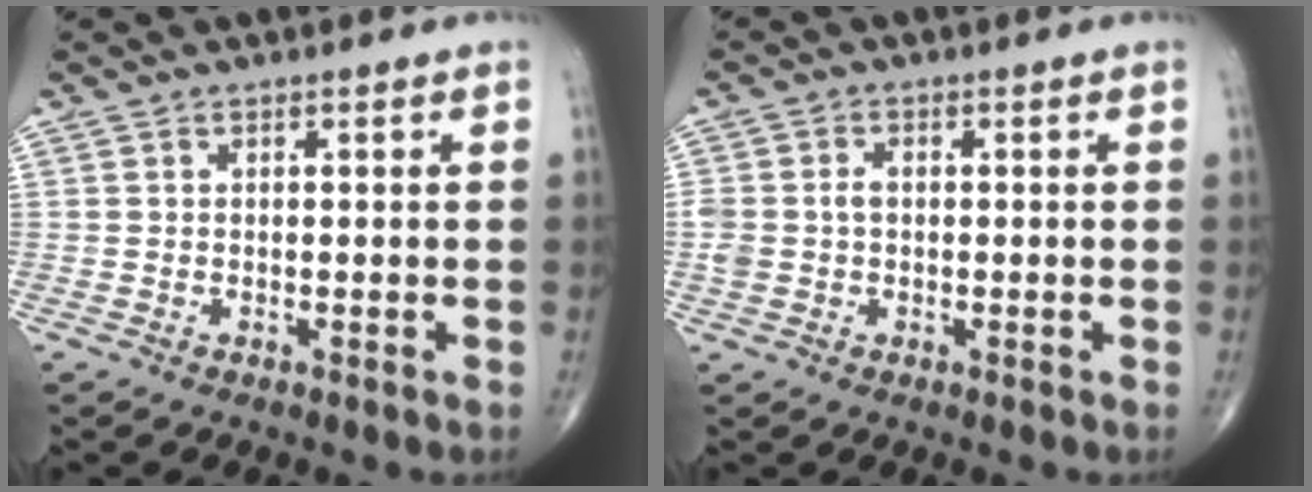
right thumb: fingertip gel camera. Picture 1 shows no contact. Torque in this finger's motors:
{"motor_torque": [0.94, 0.84, 0.84, 0.06, 0.04]}